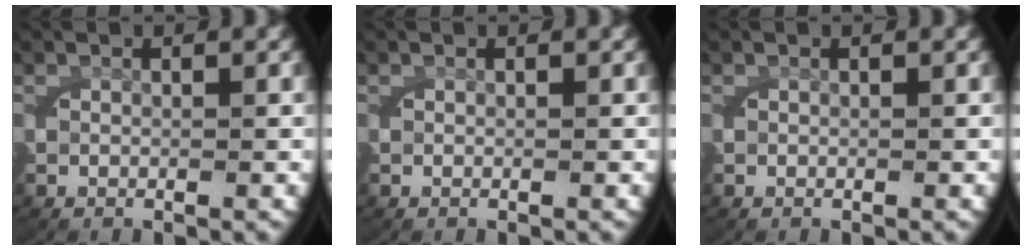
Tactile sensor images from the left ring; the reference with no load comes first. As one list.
[{"total": 0.0}, {"total": 0.0}]